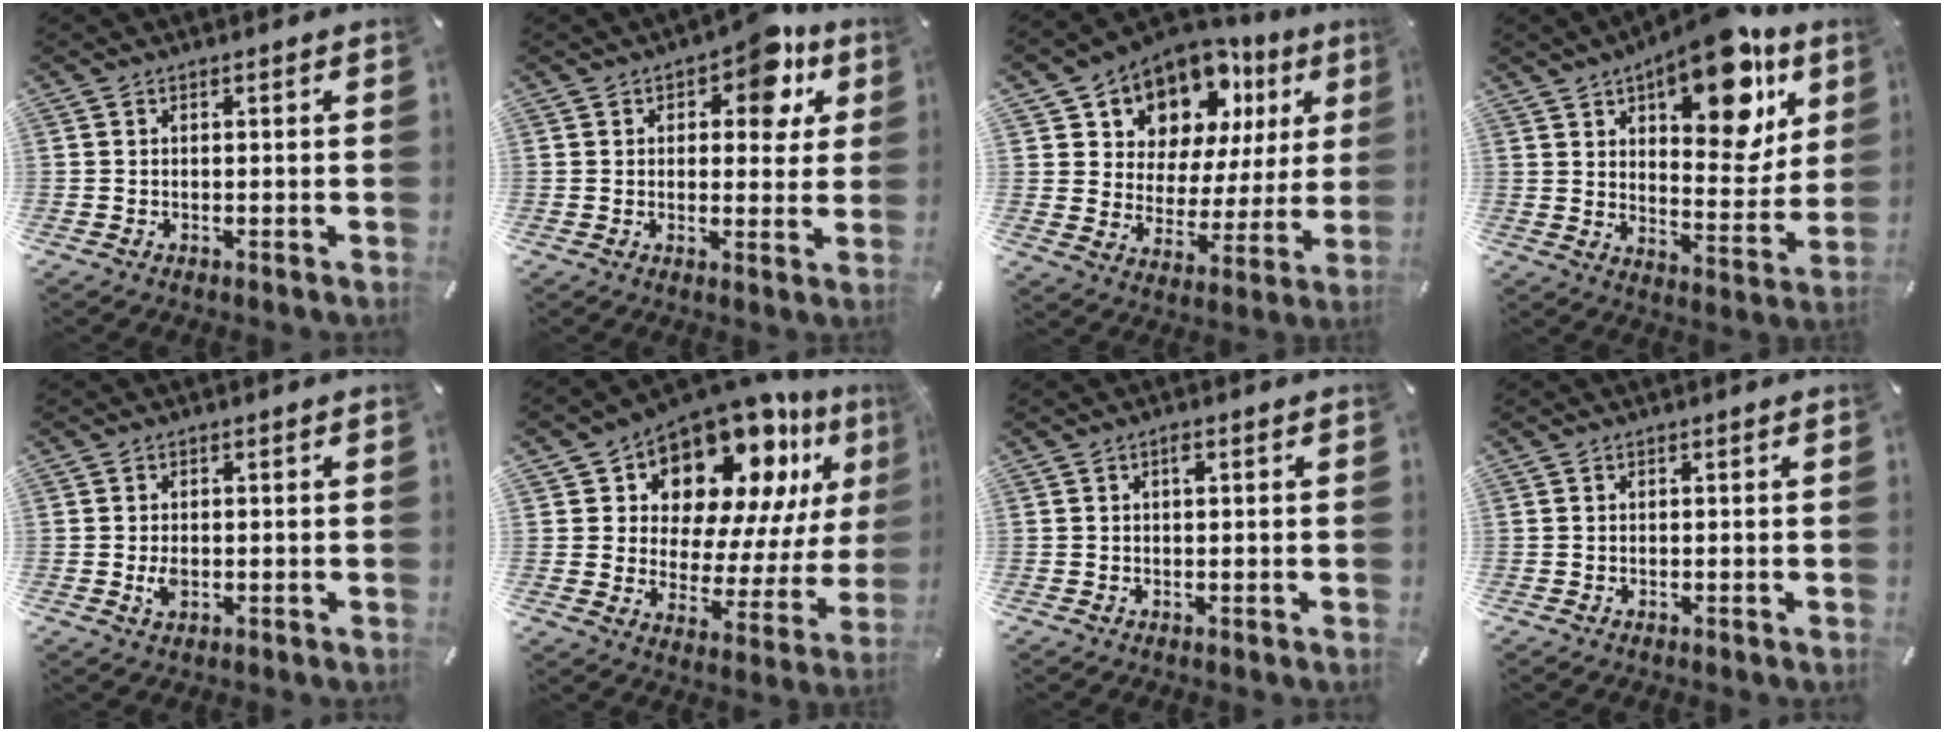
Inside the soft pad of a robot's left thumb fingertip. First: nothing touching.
{"total": 9.8, "force": [5.4, 5.5, 6.1], "torque": [-0.063, -0.029, 0.087]}
{"total": 11.3, "force": [8.2, 7.4, 2.4], "torque": [-0.049, -0.078, 0.146]}
{"total": 19.0, "force": [11.2, 8.6, 12.7], "torque": [-0.162, -0.066, 0.182]}
{"total": 2.6, "force": [-0.3, 1.7, 1.9], "torque": [-0.034, -0.004, -0.008]}
{"total": 16.8, "force": [13.0, 8.2, 6.8], "torque": [-0.107, -0.118, 0.220]}
{"total": 1.2, "force": [0.4, 0.5, 1.0], "torque": [-0.012, 0.001, 0.004]}
{"total": 0.0}